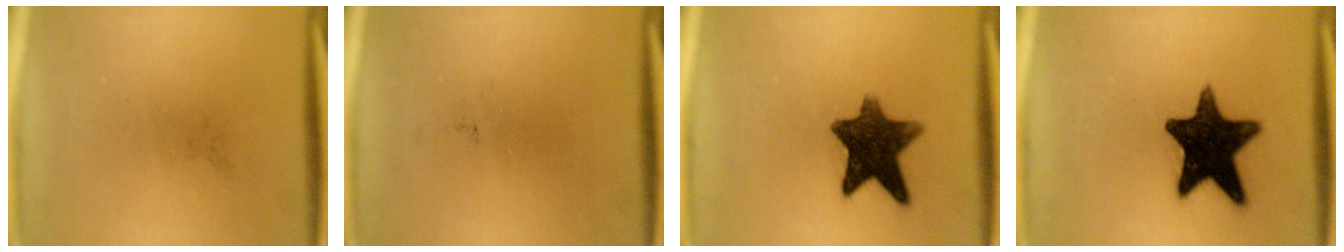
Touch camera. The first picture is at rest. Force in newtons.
{"total": 0.0}
{"total": 10.9}
{"total": 16.1}